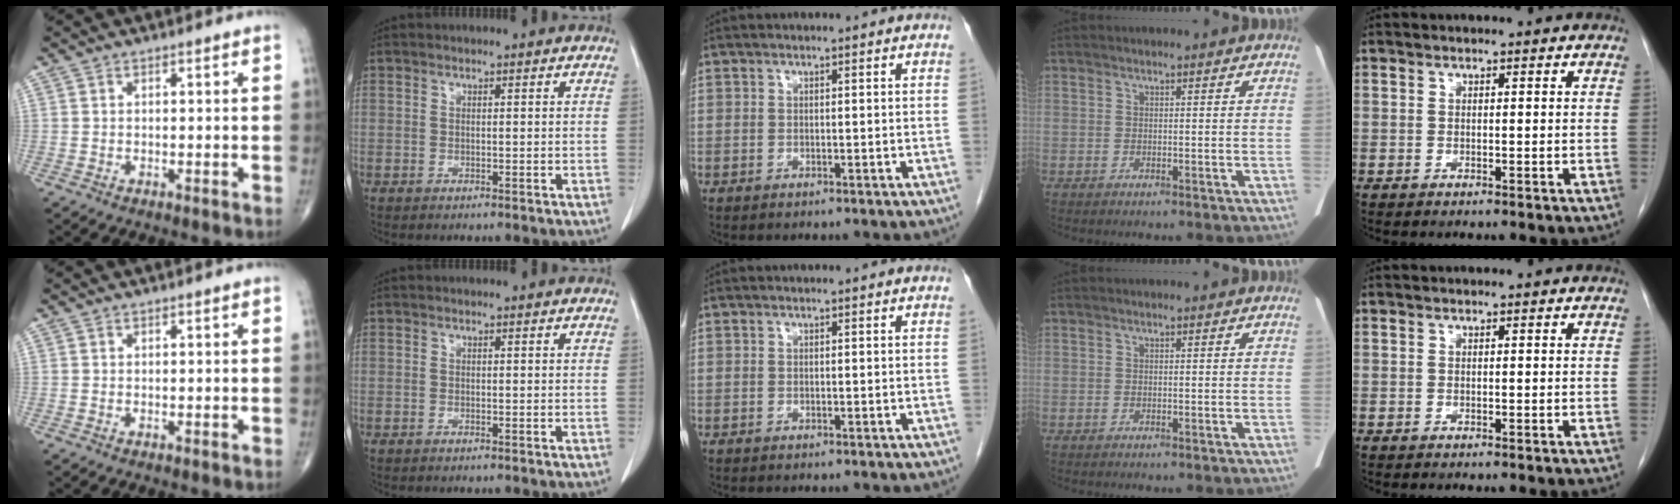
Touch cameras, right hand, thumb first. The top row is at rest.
{}